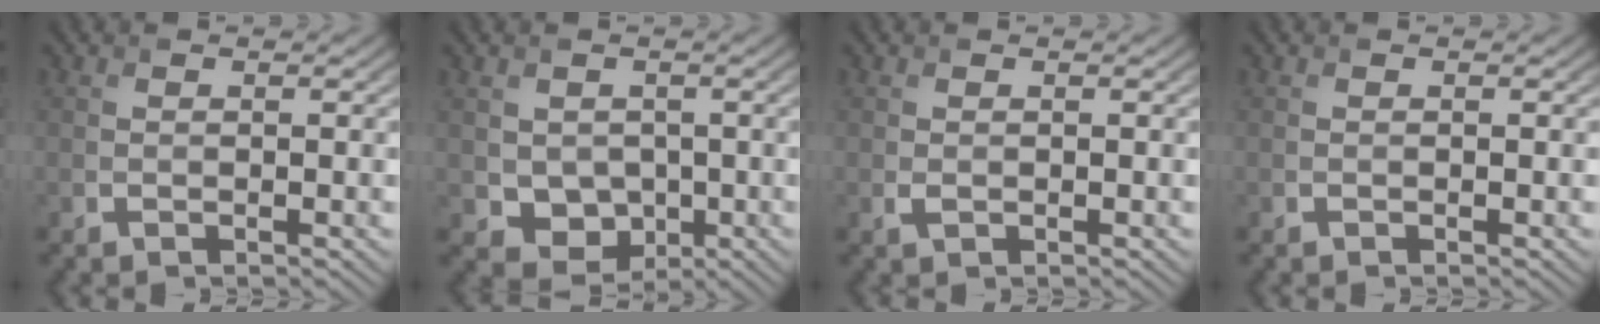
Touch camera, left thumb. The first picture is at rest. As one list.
[{"total": 4.6, "force": [0.1, 4.0, 2.2], "torque": [-0.059, -0.017, 0.003]}, {"total": 0.6, "force": [0.0, 0.4, 0.4], "torque": [-0.011, -0.001, 0.001]}, {"total": 0.0}]